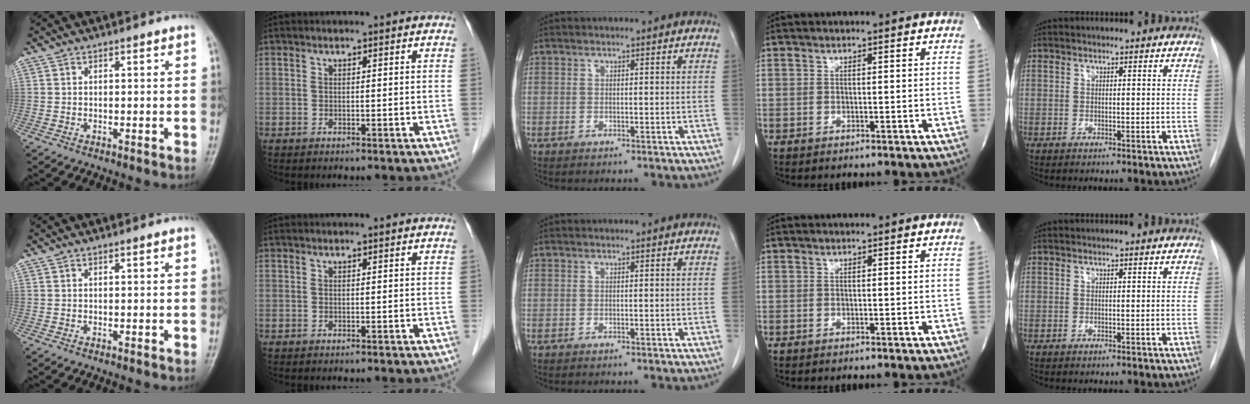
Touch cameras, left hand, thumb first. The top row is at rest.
{}